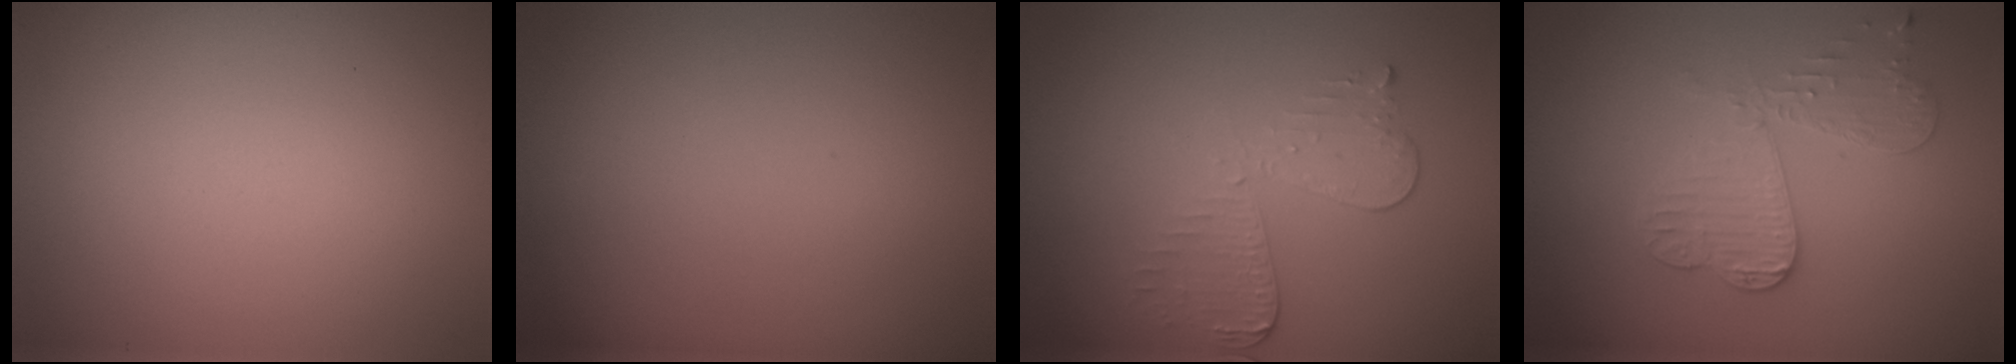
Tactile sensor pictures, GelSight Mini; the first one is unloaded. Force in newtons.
{"total": 0.0}
{"total": 2.9, "press": 2.6, "slide": 1.4}
{"total": 3.3, "press": 3.2, "slide": 0.9}